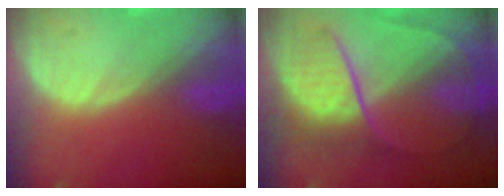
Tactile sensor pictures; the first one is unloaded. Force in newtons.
{"total": 8.2, "press": 7.3, "slide": 3.7}